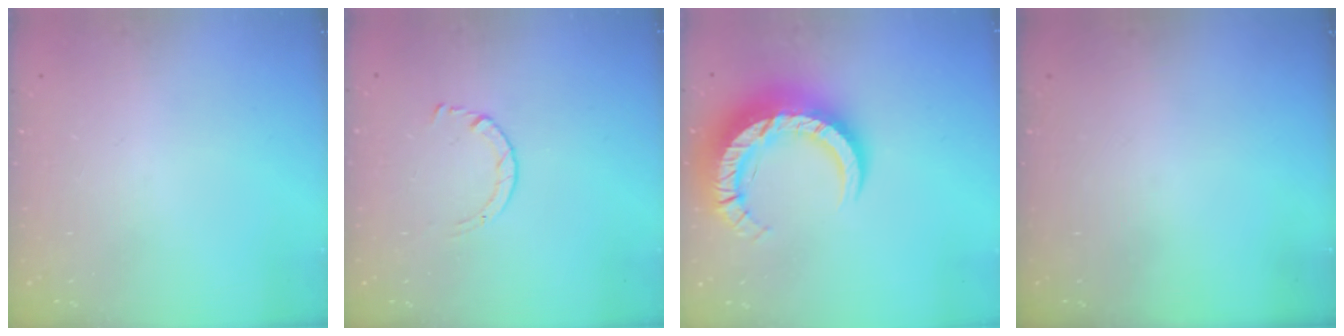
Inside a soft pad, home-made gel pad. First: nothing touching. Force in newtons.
{"total": 1.7, "press": 1.7, "slide": 0.2}
{"total": 15.2, "press": 15.1, "slide": 1.6}
{"total": 0.0}